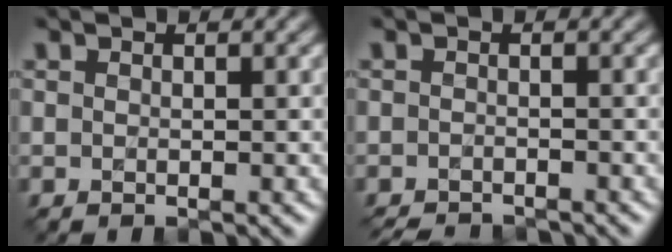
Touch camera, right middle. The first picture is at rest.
{"total": 3.3, "force": [-3.2, 0.4, 0.6], "torque": [-0.007, -0.012, -0.049]}